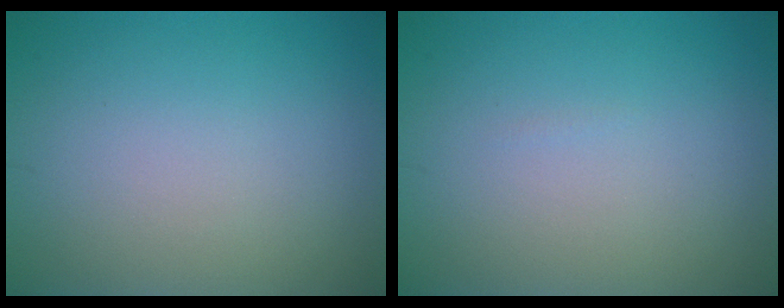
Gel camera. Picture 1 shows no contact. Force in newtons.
{"total": 0.0}